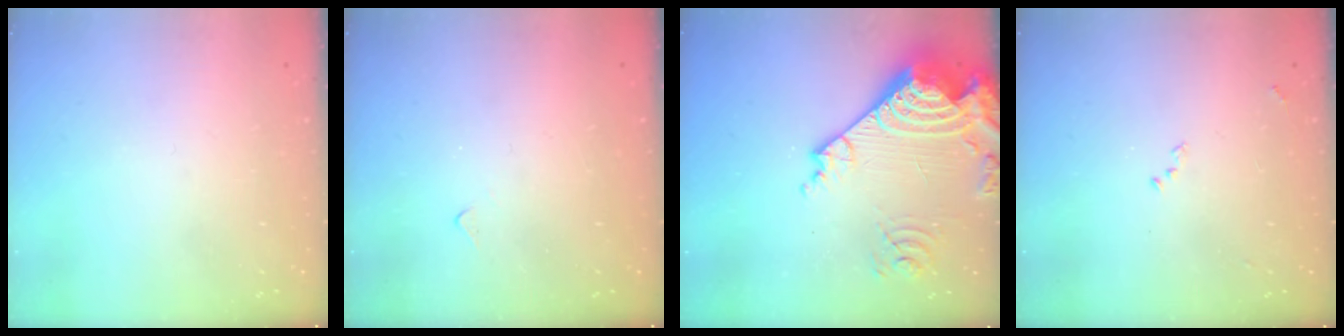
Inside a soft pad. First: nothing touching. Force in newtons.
{"total": 3.9, "press": 3.9, "slide": 0.5}
{"total": 23.5, "press": 23.4, "slide": 2.7}
{"total": 7.5, "press": 7.5, "slide": 1.0}